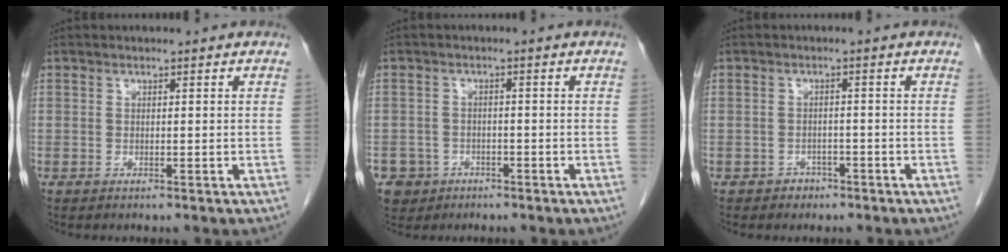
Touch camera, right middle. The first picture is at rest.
{"total": 5.6, "force": [-3.0, 4.7, 0.6], "torque": [-0.012, 0.009, -0.045]}
{"total": 2.0, "force": [-1.4, 1.4, 0.2], "torque": [-0.007, 0.006, -0.020]}